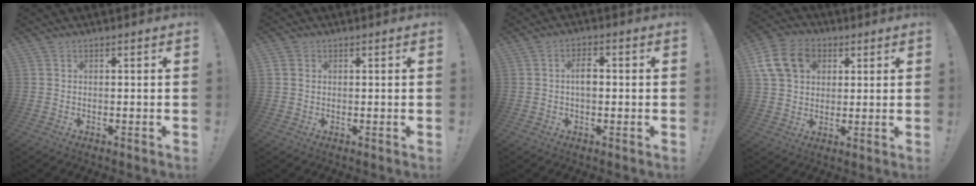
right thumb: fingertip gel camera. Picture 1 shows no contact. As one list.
[{"total": 1.9, "force": [0.4, 1.8, 0.5], "torque": [-0.007, 0.003, 0.009]}, {"total": 4.7, "force": [0.1, 2.8, 3.8], "torque": [-0.063, 0.005, -0.004]}, {"total": 15.2, "force": [4.9, 12.1, 7.7], "torque": [-0.118, -0.010, 0.103]}]